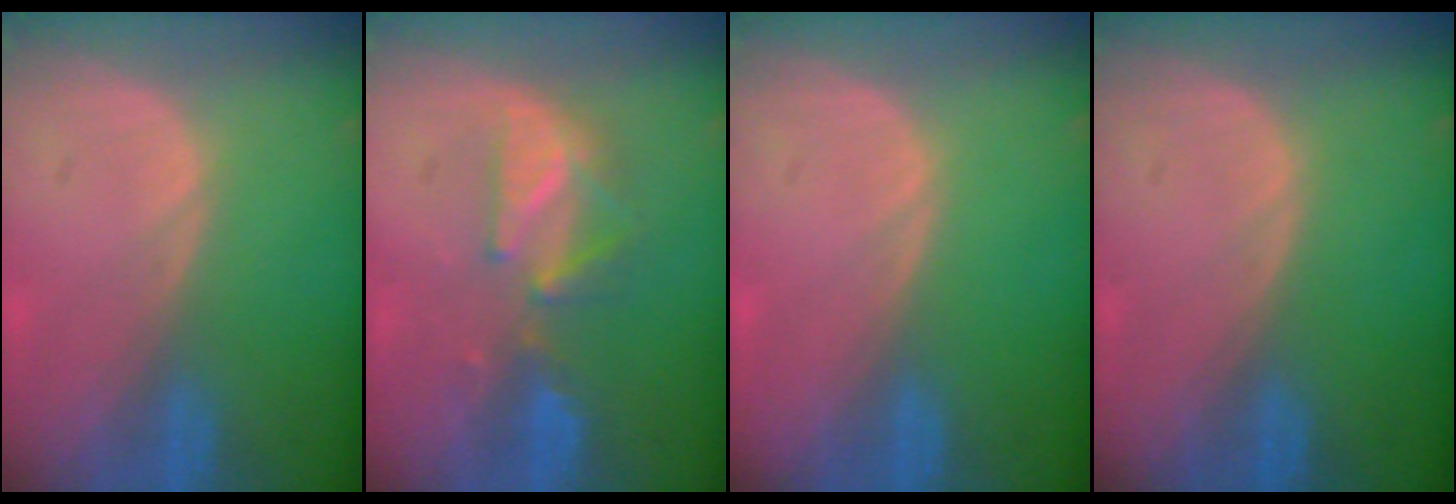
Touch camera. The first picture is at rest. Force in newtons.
{"total": 5.4, "press": 5.3, "slide": 0.7}
{"total": 0.0}
{"total": 0.0}